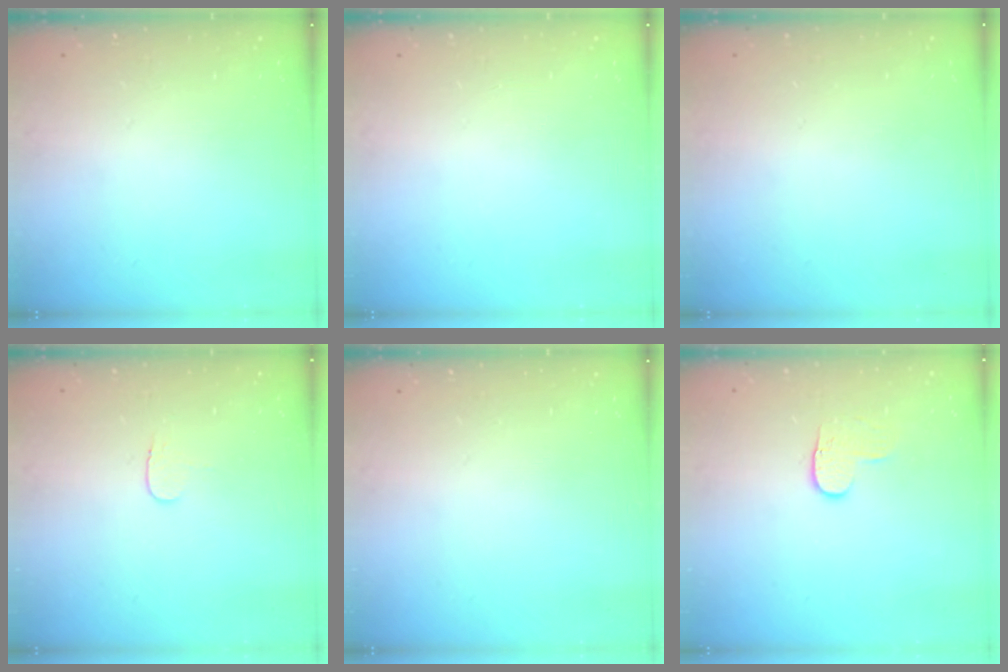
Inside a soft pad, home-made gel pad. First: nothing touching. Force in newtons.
{"total": 0.0}
{"total": 0.6, "press": 0.6, "slide": 0.2}
{"total": 3.5, "press": 3.5, "slide": 0.4}
{"total": 0.0}
{"total": 3.6, "press": 3.6, "slide": 0.4}